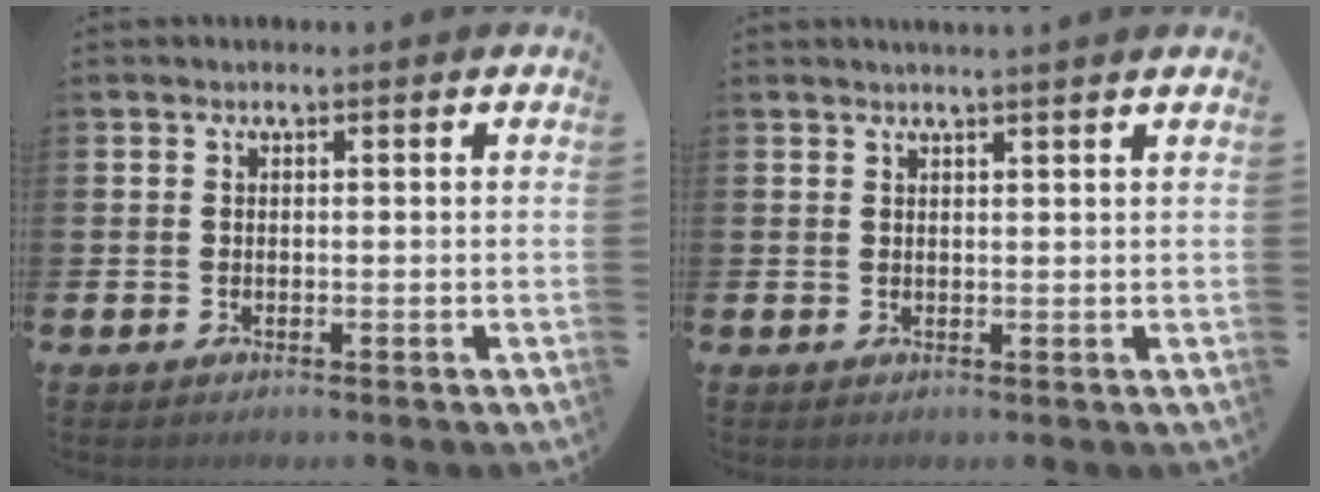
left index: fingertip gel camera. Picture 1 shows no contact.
{"total": 1.4, "force": [1.4, -0.4, 0.2], "torque": [0.001, -0.007, 0.025]}